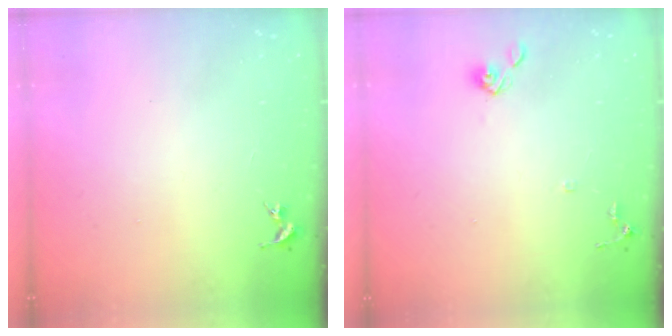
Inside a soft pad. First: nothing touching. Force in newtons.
{"total": 7.3, "press": 7.3, "slide": 0.6}